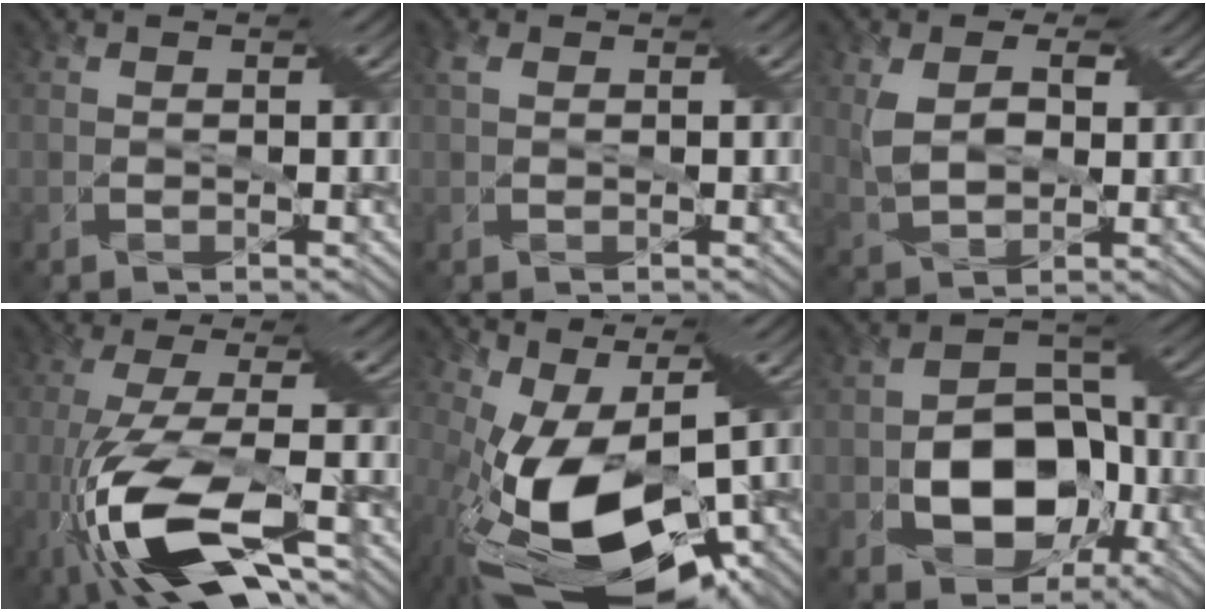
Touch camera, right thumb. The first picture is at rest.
{"total": 2.3, "force": [0.8, 1.3, 1.7], "torque": [-0.047, 0.000, 0.013]}
{"total": 5.3, "force": [1.7, 3.2, 3.9], "torque": [-0.098, -0.005, 0.035]}
{"total": 13.1, "force": [-6.3, 3.2, 11.0], "torque": [-0.256, -0.014, -0.124]}
{"total": 15.7, "force": [-3.3, 7.1, 13.6], "torque": [-0.280, -0.016, -0.056]}
{"total": 11.7, "force": [-3.3, 7.9, 8.0], "torque": [-0.136, -0.018, -0.063]}